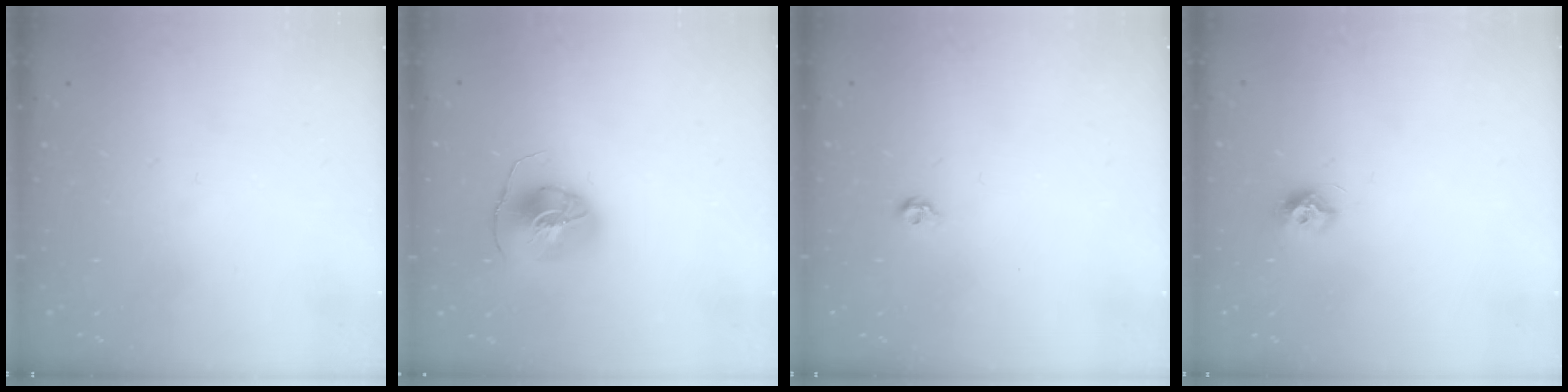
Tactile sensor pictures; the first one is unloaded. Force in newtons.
{"total": 8.7, "press": 8.7, "slide": 0.7}
{"total": 4.2, "press": 4.1, "slide": 0.8}
{"total": 7.7, "press": 7.7, "slide": 0.7}